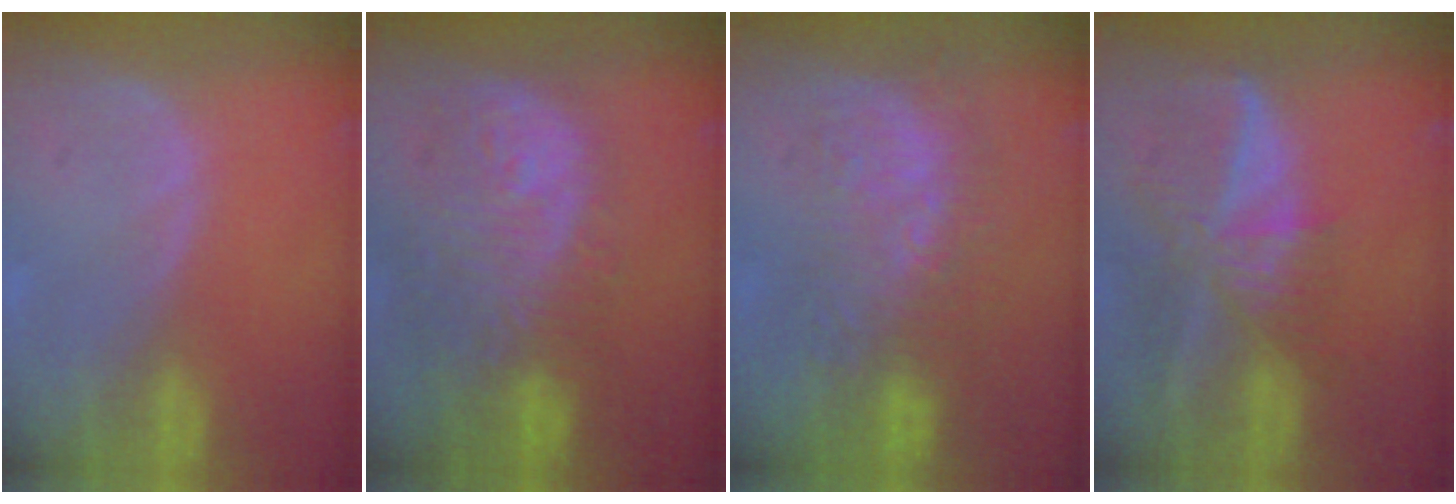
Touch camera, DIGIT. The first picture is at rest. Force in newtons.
{"total": 12.1, "press": 10.8, "slide": 5.6}
{"total": 8.8, "press": 8.5, "slide": 2.3}
{"total": 9.2, "press": 7.9, "slide": 4.7}